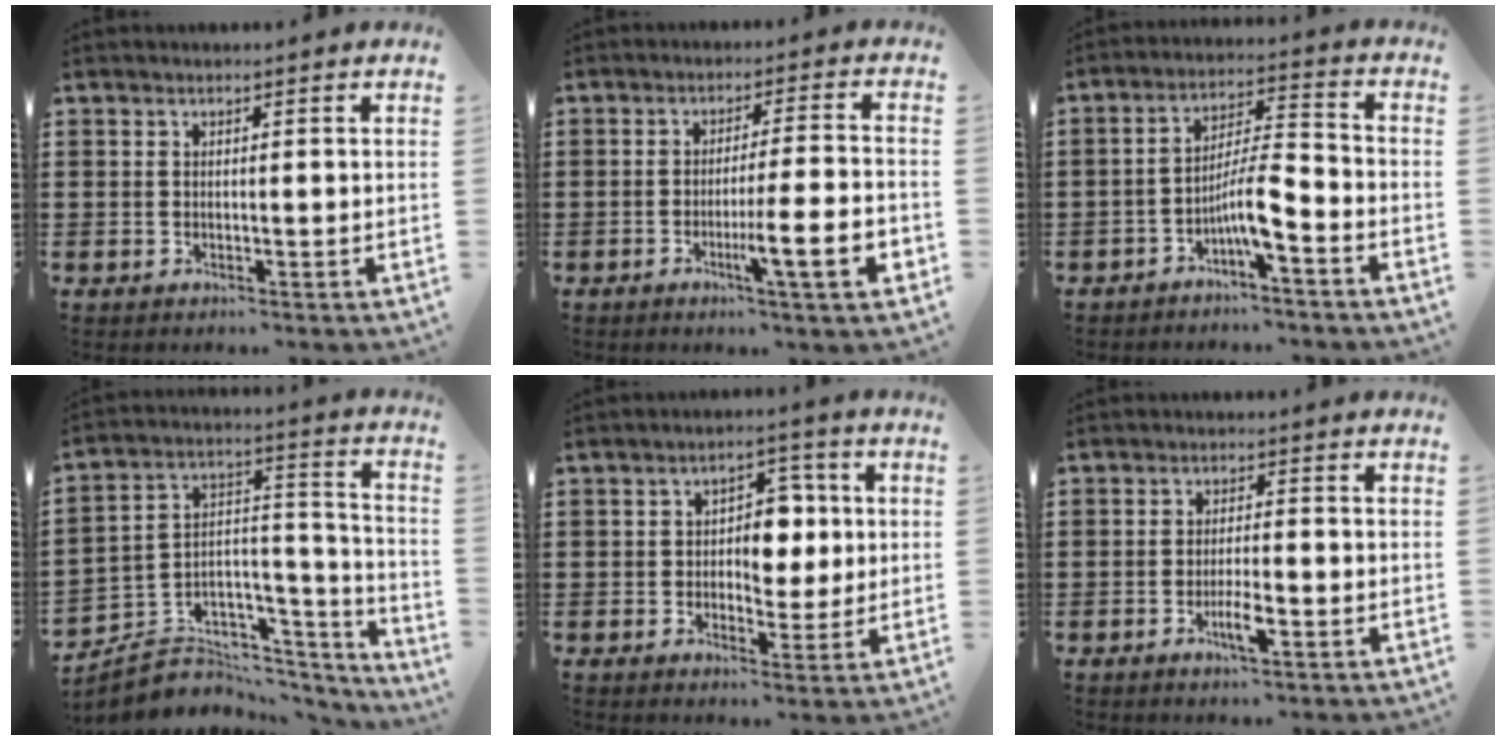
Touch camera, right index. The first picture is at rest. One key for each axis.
{"total": 8.9, "fx": -3.3, "fy": 0.4, "fz": 8.2, "tx": -0.137, "ty": -0.009, "tz": -0.057}
{"total": 7.4, "fx": -4.0, "fy": 1.4, "fz": 6.1, "tx": -0.119, "ty": 0.002, "tz": -0.079}
{"total": 4.5, "fx": -2.9, "fy": 3.5, "fz": 0.2, "tx": -0.021, "ty": -0.014, "tz": -0.054}
{"total": 5.6, "fx": 0.1, "fy": 4.0, "fz": 3.9, "tx": -0.063, "ty": 0.005, "tz": -0.008}
{"total": 3.9, "fx": -1.8, "fy": 1.0, "fz": 3.4, "tx": -0.070, "ty": -0.002, "tz": -0.036}